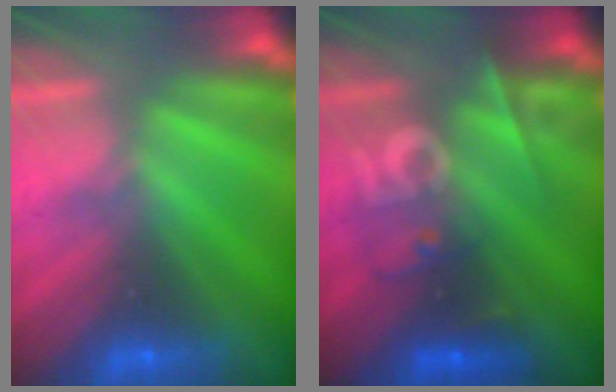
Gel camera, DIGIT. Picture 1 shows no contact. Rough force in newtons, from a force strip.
{"total": 2.5}